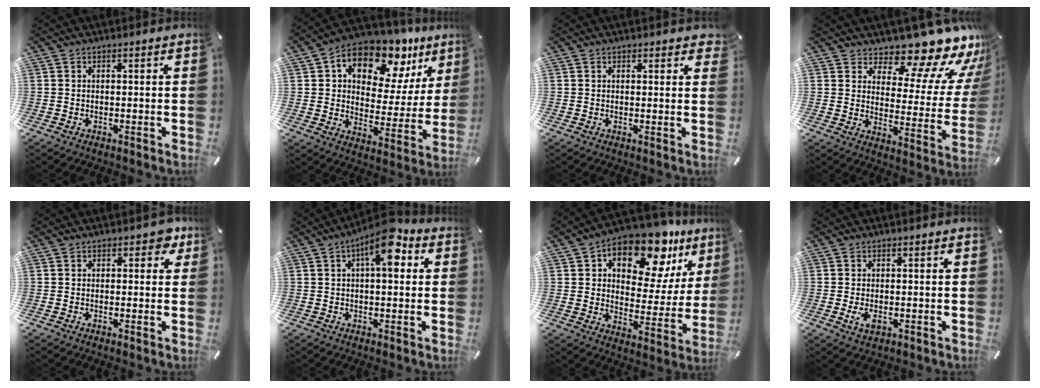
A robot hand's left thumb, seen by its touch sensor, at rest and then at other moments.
{"total": 14.2, "force": [9.2, 8.5, 6.7], "torque": [-0.106, -0.073, 0.162]}
{"total": 1.2, "force": [0.9, 0.7, 0.5], "torque": [-0.004, -0.001, 0.015]}
{"total": 14.2, "force": [12.5, 4.3, 5.0], "torque": [-0.072, -0.122, 0.203]}
{"total": 3.3, "force": [1.2, 2.1, 2.2], "torque": [-0.016, -0.002, 0.013]}
{"total": 9.7, "force": [3.8, 3.9, 8.1], "torque": [-0.120, -0.012, 0.058]}
{"total": 16.6, "force": [10.7, 8.6, 9.2], "torque": [-0.130, -0.075, 0.181]}
{"total": 2.9, "force": [-0.6, 1.7, 2.3], "torque": [-0.062, -0.007, -0.015]}